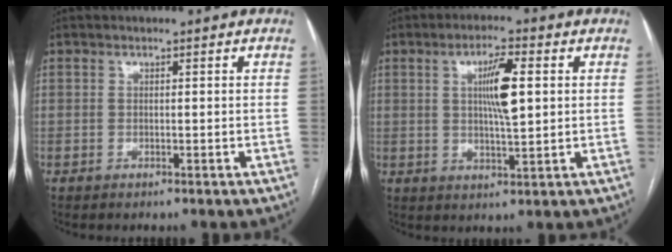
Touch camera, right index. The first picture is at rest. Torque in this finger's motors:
{"motor_torque": [0.74, 0.53, 0.35, 0.09]}